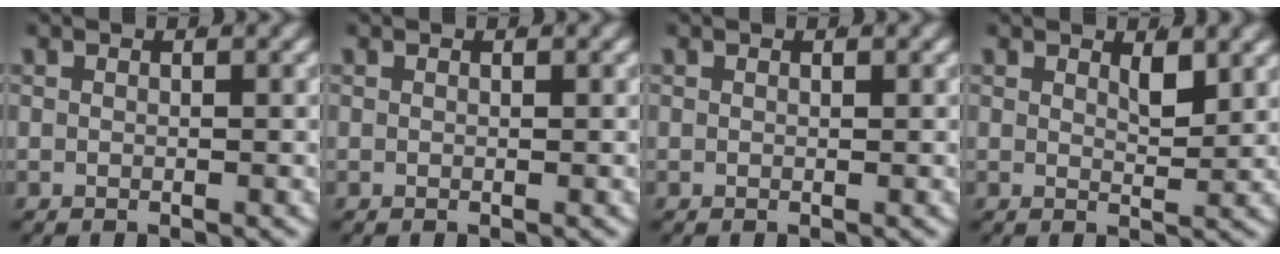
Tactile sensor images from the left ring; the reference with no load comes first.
{"total": 0.0}
{"total": 0.0}
{"total": 1.7, "force": [1.3, 0.1, 1.1], "torque": [-0.014, -0.018, 0.029]}